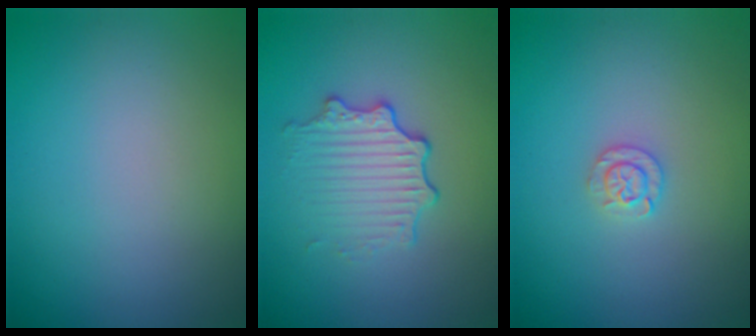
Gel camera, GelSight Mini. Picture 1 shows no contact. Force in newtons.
{"total": 3.4, "press": 2.8, "slide": 1.9}
{"total": 1.5, "press": 1.5, "slide": 0.1}